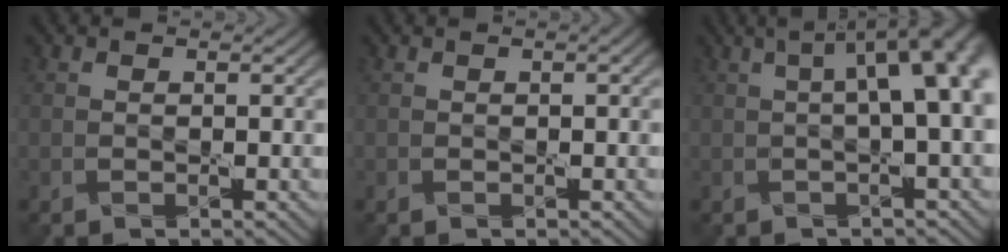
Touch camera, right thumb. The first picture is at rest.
{"total": 1.0, "force": [0.5, 0.2, 0.9], "torque": [-0.018, 0.002, 0.002]}
{"total": 10.2, "force": [1.5, 3.3, 9.6], "torque": [-0.094, 0.036, 0.007]}